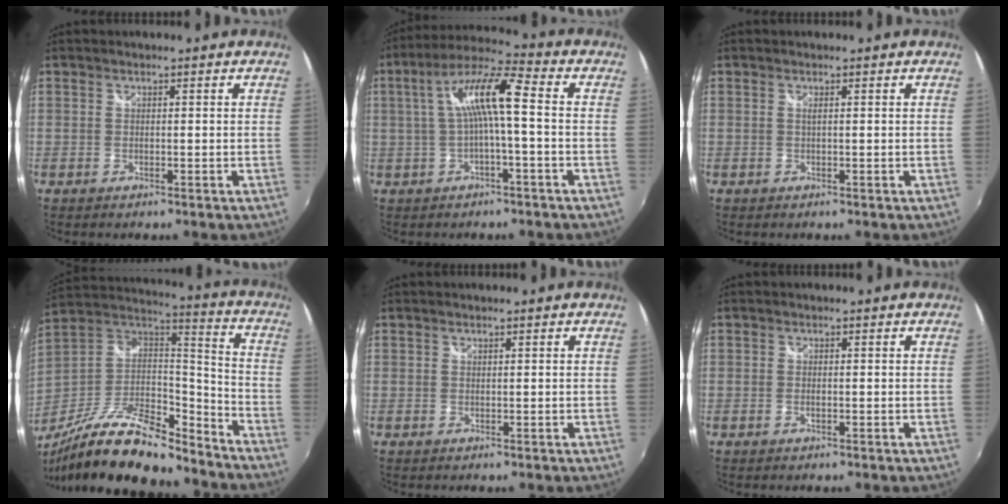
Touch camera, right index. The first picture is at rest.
{"total": 9.8, "force": [-0.1, 1.2, 9.7], "torque": [-0.194, 0.022, 0.002]}
{"total": 0.5, "force": [0.1, -0.2, 0.5], "torque": [-0.009, 0.000, 0.000]}
{"total": 25.3, "force": [-18.6, 8.9, 14.7], "torque": [-0.272, -0.017, -0.309]}
{"total": 0.0}
{"total": 0.6, "force": [-0.2, 0.2, 0.5], "torque": [-0.013, -0.001, -0.005]}